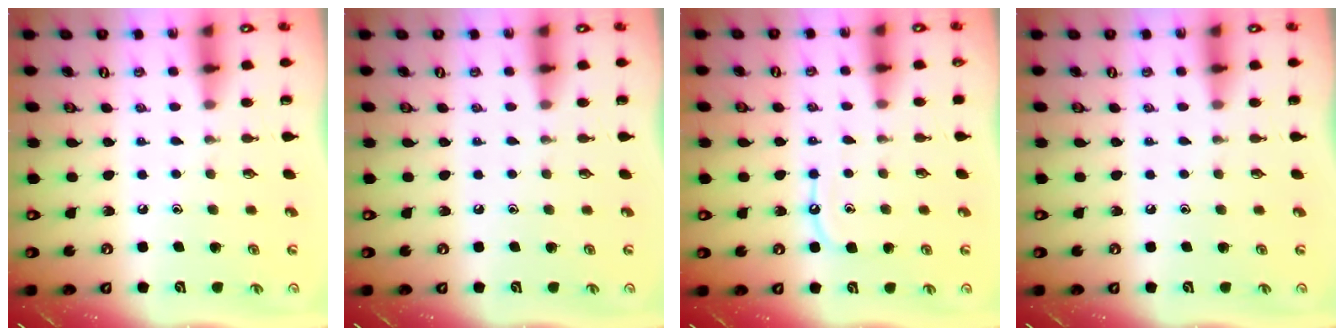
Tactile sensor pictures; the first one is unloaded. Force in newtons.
{"total": 0.0}
{"total": 7.5, "press": 7.5, "slide": 0.7}
{"total": 0.0}